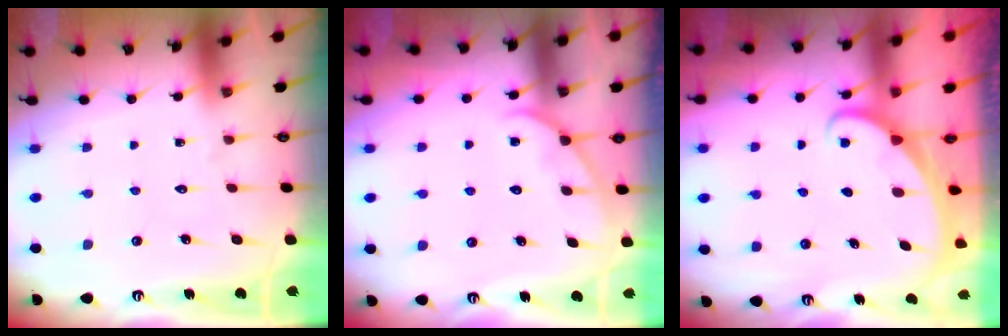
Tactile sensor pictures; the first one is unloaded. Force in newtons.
{"total": 3.0, "press": 3.0, "slide": 0.2}
{"total": 1.7, "press": 1.7, "slide": 0.1}